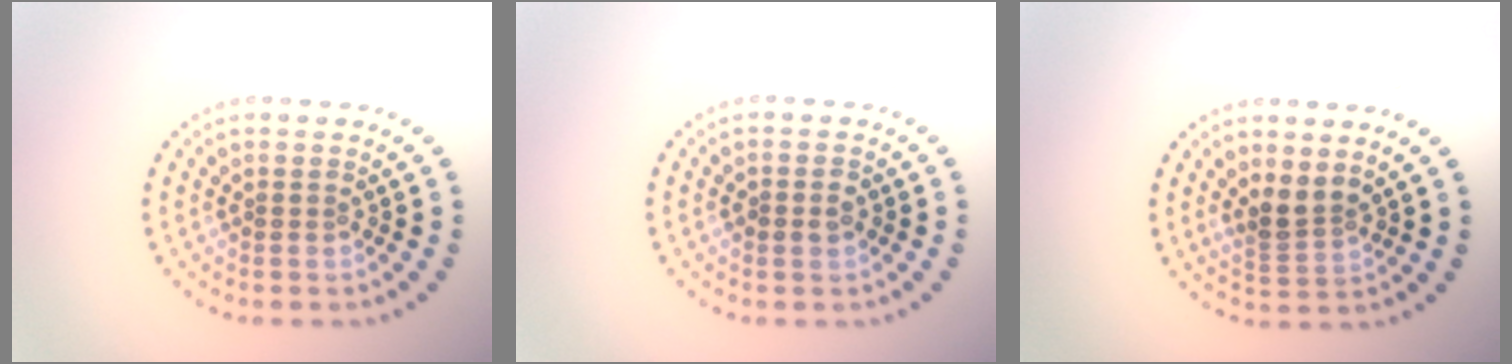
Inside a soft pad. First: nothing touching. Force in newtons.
{"total": 1.4, "press": 1.4, "slide": 0.3}
{"total": 2.4, "press": 1.8, "slide": 1.6}